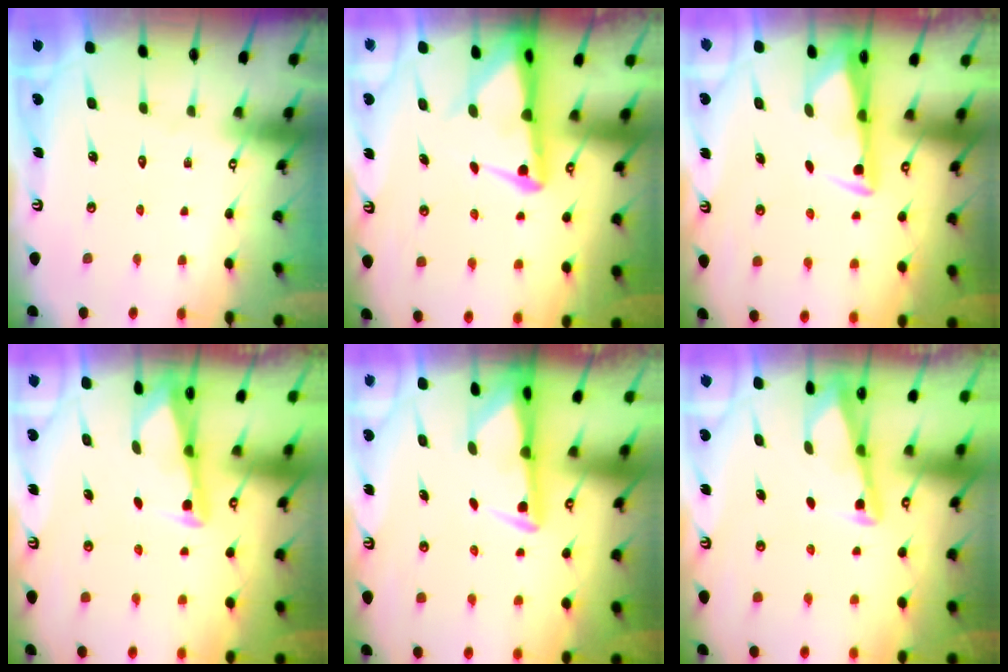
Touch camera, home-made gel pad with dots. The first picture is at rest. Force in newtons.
{"total": 4.8, "press": 4.6, "slide": 1.2}
{"total": 3.3, "press": 3.2, "slide": 0.9}
{"total": 2.7, "press": 2.7, "slide": 0.1}
{"total": 3.0, "press": 2.9, "slide": 0.6}
{"total": 3.0, "press": 2.9, "slide": 0.4}